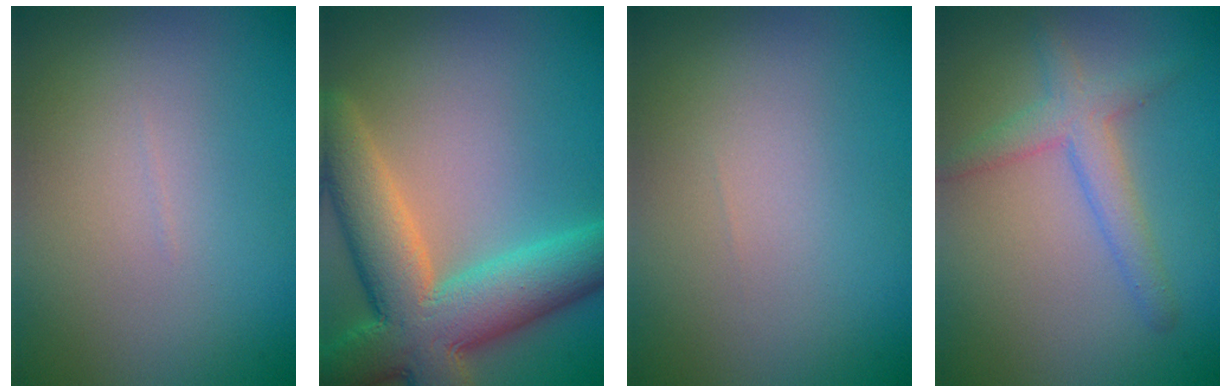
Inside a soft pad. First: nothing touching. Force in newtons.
{"total": 10.8, "press": 10.8, "slide": 0.5}
{"total": 0.0}
{"total": 3.0, "press": 3.0, "slide": 0.2}